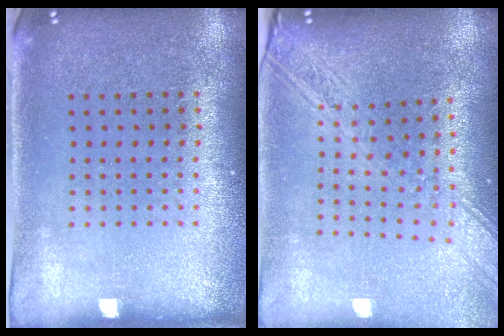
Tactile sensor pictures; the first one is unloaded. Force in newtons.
{"total": 2.5, "press": 2.0, "slide": 1.4}